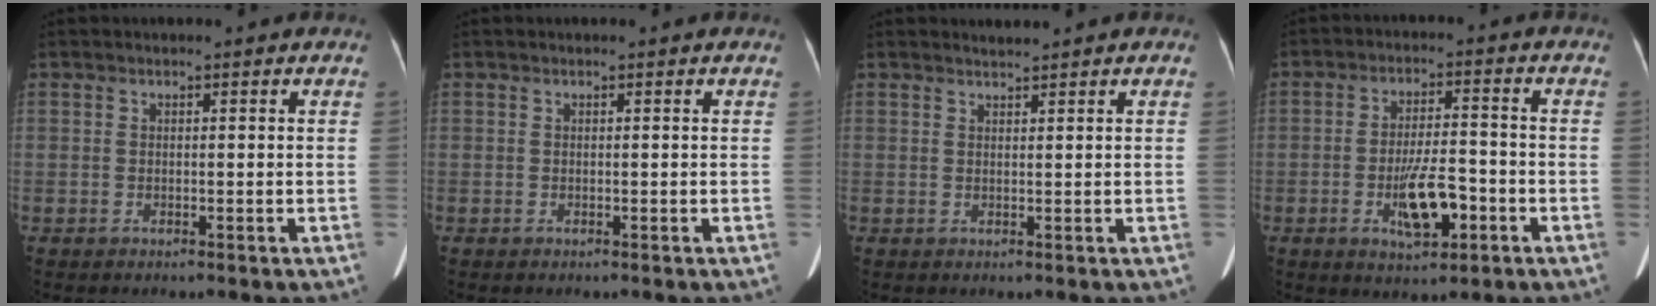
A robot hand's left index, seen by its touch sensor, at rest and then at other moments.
{"total": 0.0}
{"total": 1.0, "force": [0.9, -0.4, -0.1], "torque": [-0.004, -0.001, 0.020]}
{"total": 7.5, "force": [-2.9, 2.4, 6.5], "torque": [-0.124, 0.001, -0.047]}